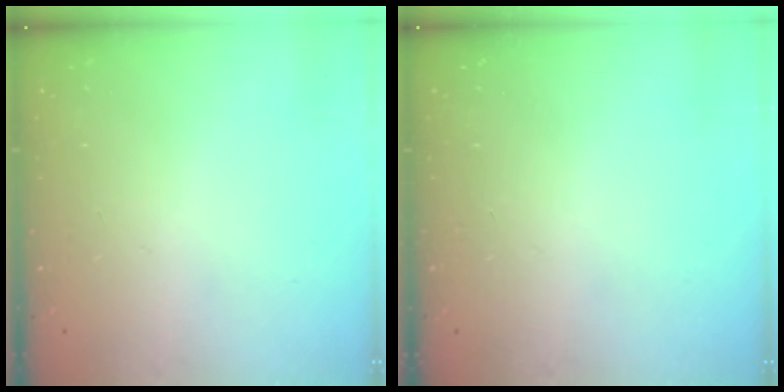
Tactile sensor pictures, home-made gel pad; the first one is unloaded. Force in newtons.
{"total": 0.0}